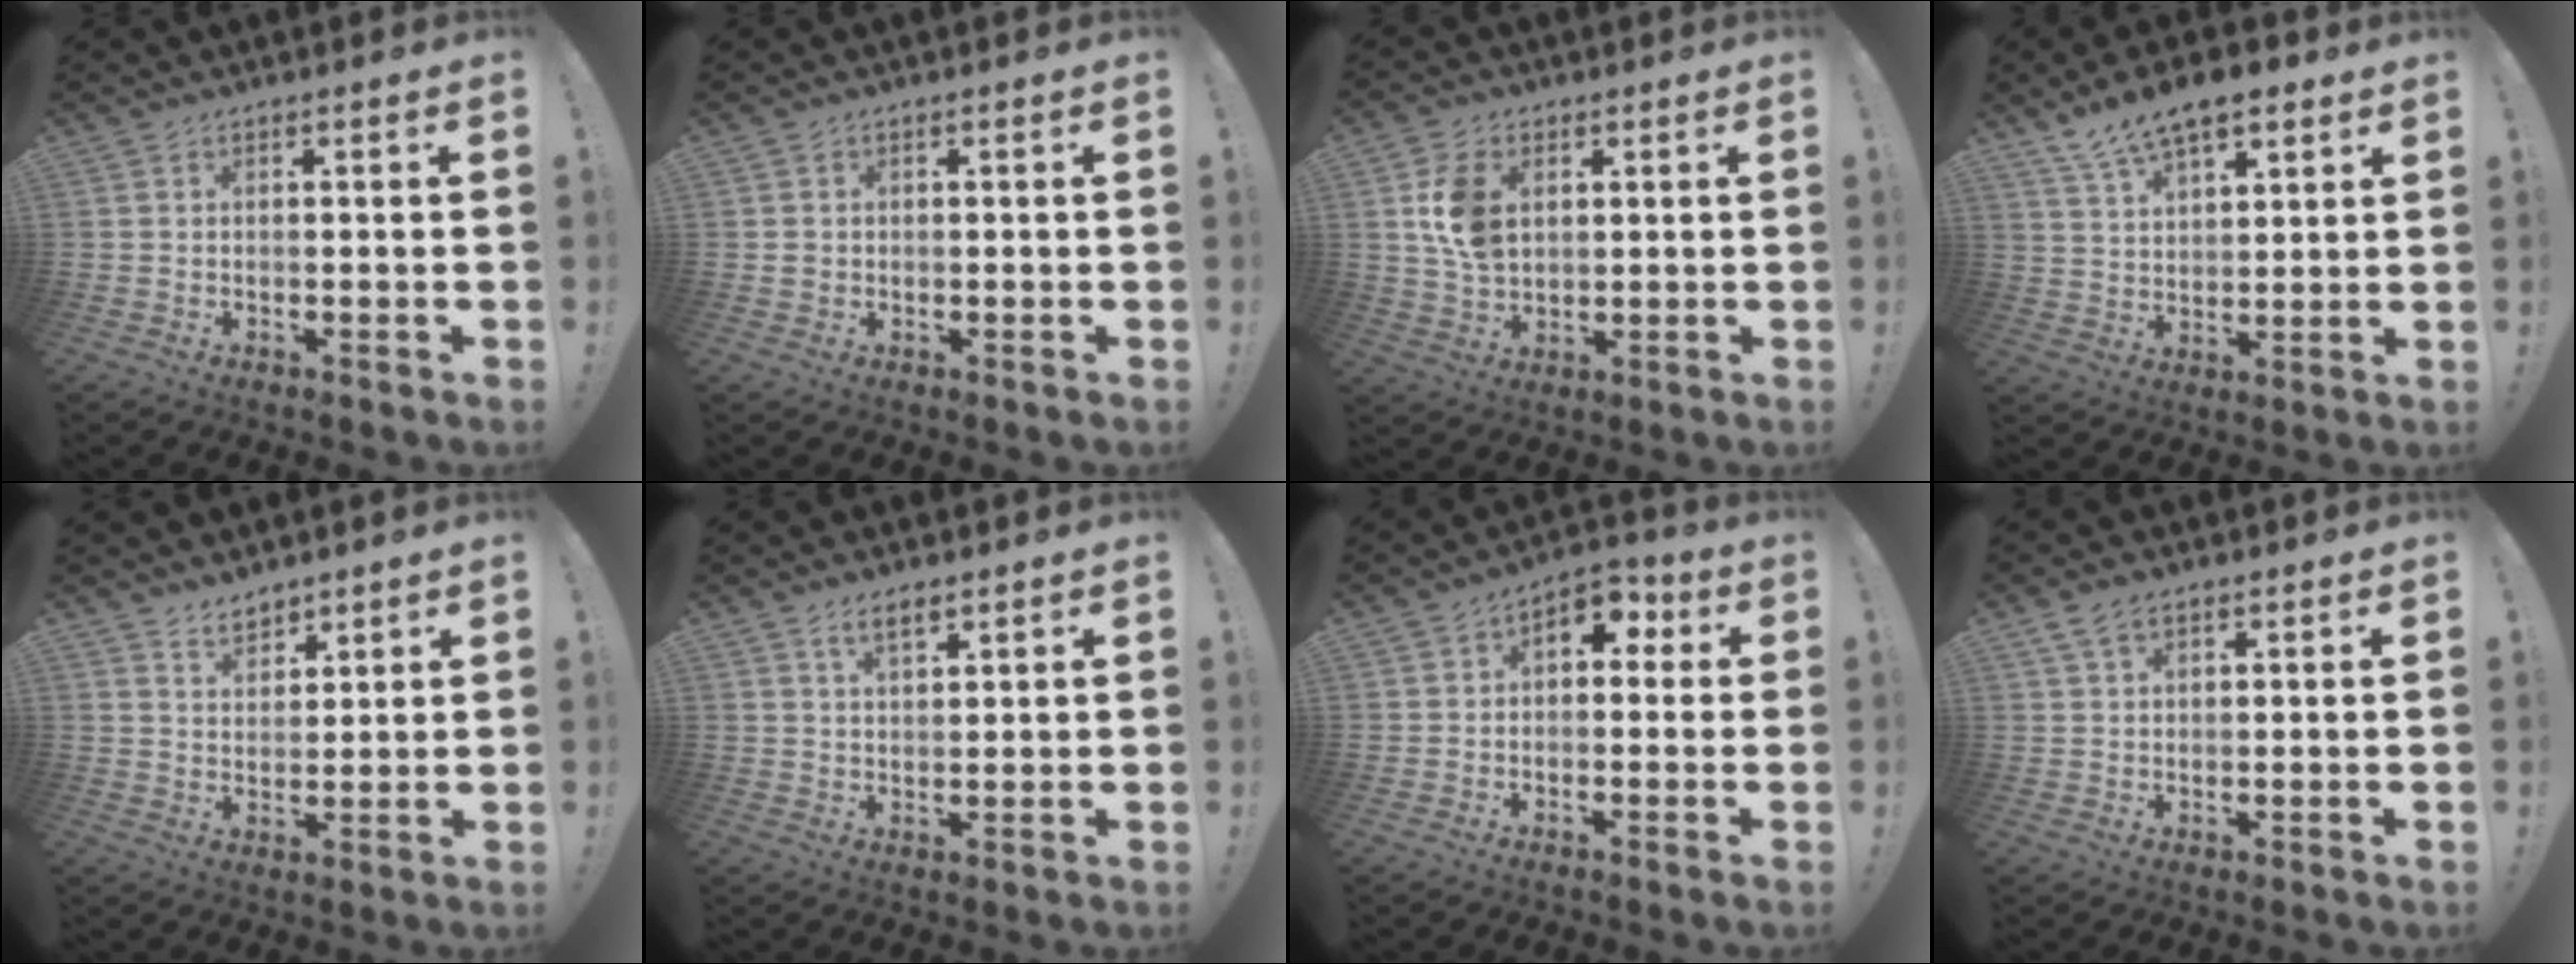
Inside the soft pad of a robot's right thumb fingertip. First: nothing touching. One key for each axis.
{"total": 1.6, "fx": 0.3, "fy": 1.5, "fz": 0.5, "tx": -0.001, "ty": 0.001, "tz": 0.005}
{"total": 10.3, "fx": 2.7, "fy": 7.3, "fz": 6.9, "tx": -0.123, "ty": -0.003, "tz": 0.049}
{"total": 11.1, "fx": 8.1, "fy": 4.9, "fz": 5.8, "tx": -0.098, "ty": -0.041, "tz": 0.150}
{"total": 5.5, "fx": 4.7, "fy": 2.7, "fz": 1.1, "tx": -0.009, "ty": -0.035, "tz": 0.087}
{"total": 4.5, "fx": 2.9, "fy": 1.7, "fz": 3.0, "tx": -0.042, "ty": -0.015, "tz": 0.048}
{"total": 5.6, "fx": 1.3, "fy": 3.9, "fz": 3.8, "tx": -0.047, "ty": 0.001, "tz": 0.023}
{"total": 4.3, "fx": 2.5, "fy": 2.3, "fz": 2.6, "tx": -0.052, "ty": 0.000, "tz": 0.050}